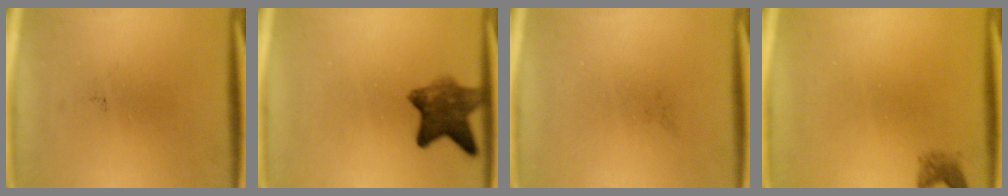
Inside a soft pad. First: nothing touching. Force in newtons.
{"total": 6.8}
{"total": 0.0}
{"total": 1.5}